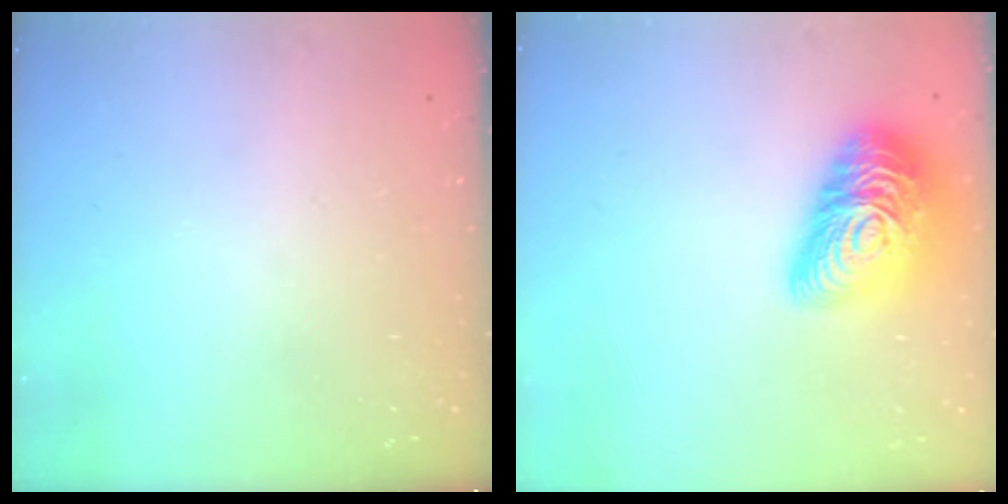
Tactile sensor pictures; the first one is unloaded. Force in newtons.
{"total": 21.0, "press": 21.0, "slide": 1.1}